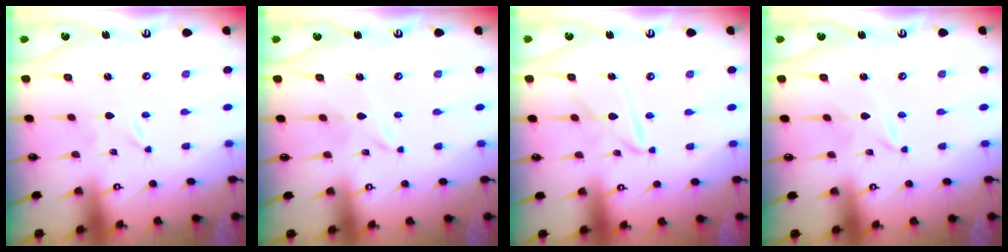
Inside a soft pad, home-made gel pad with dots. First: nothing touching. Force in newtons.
{"total": 2.6, "press": 2.6, "slide": 0.3}
{"total": 7.4, "press": 7.4, "slide": 0.6}
{"total": 1.7, "press": 1.7, "slide": 0.2}